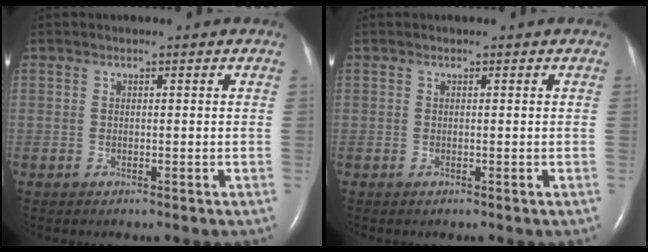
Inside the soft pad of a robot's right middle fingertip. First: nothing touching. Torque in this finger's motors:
{"motor_torque": [-0.06, 0.23, -0.02, 0.01]}